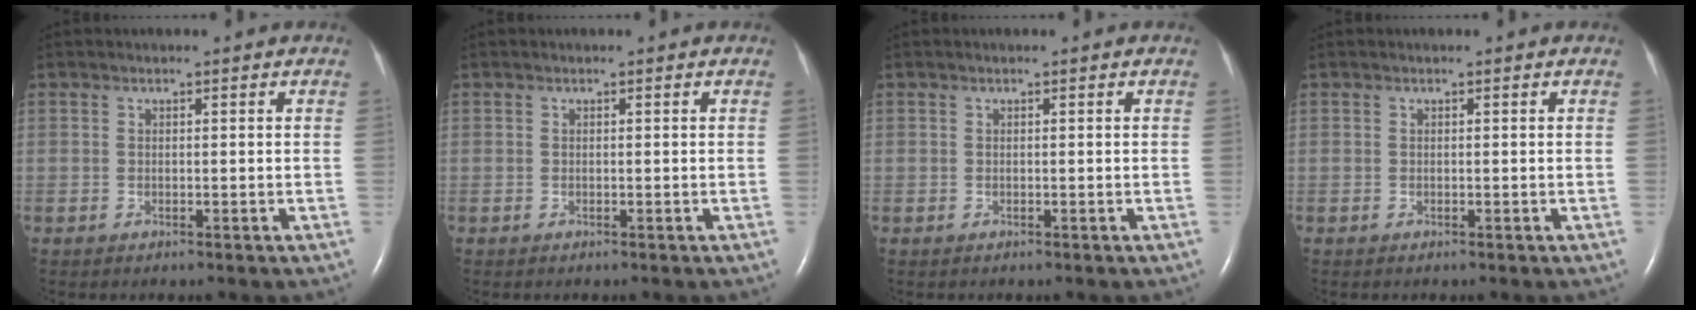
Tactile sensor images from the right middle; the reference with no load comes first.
{"total": 0.0}
{"total": 0.0}
{"total": 0.0}